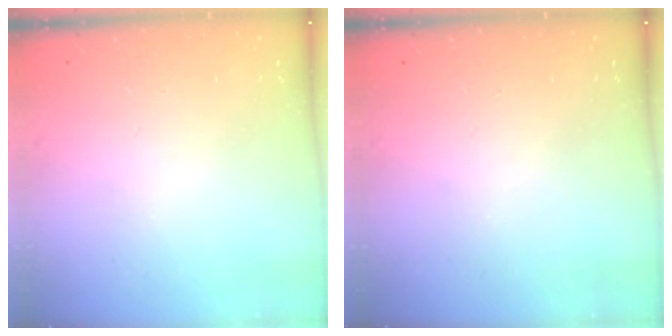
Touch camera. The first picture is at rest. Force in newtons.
{"total": 0.0}